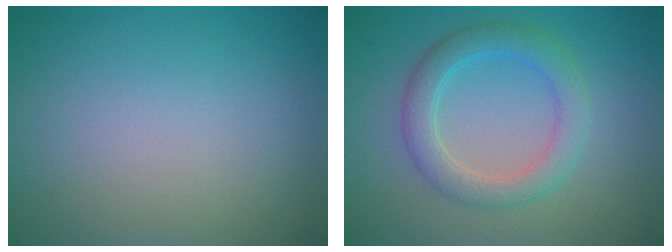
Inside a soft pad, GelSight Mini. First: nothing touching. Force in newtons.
{"total": 3.6, "press": 3.6, "slide": 0.1}